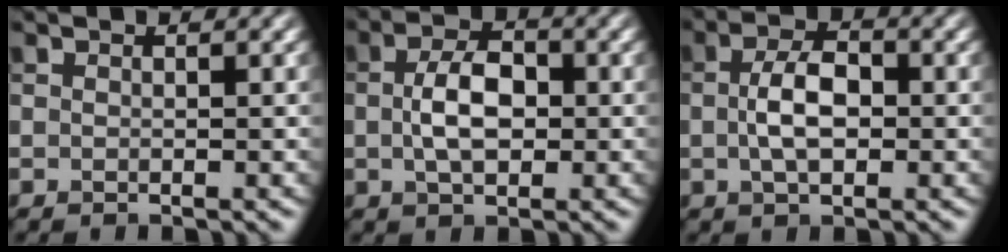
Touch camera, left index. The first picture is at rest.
{"total": 4.3, "force": [0.0, 2.5, 3.6], "torque": [-0.071, 0.004, -0.003]}
{"total": 4.0, "force": [-0.1, 2.1, 3.4], "torque": [-0.070, 0.003, -0.005]}